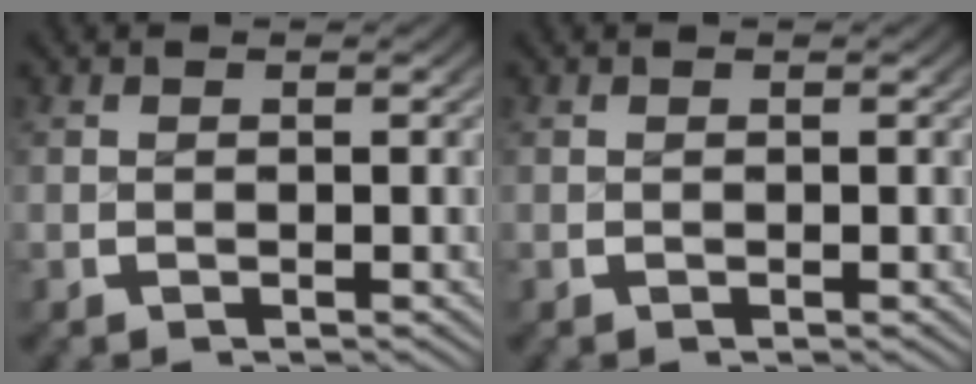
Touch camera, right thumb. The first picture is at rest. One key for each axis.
{"total": 0.0}